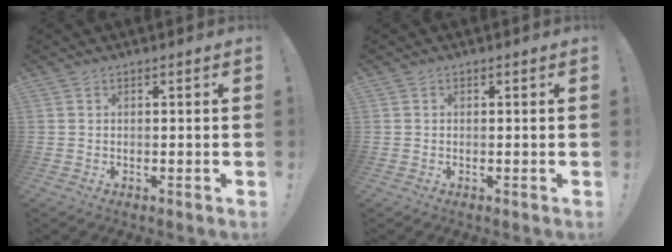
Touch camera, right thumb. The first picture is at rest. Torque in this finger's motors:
{"motor_torque": [-0.23, -0.14, -0.07, 0.08, 0.00]}